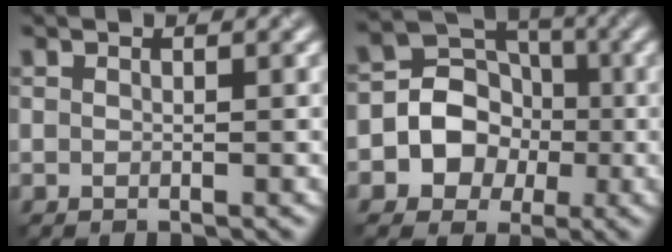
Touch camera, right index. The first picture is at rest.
{"total": 6.6, "force": [-1.5, 5.9, 2.7], "torque": [-0.027, 0.011, -0.049]}